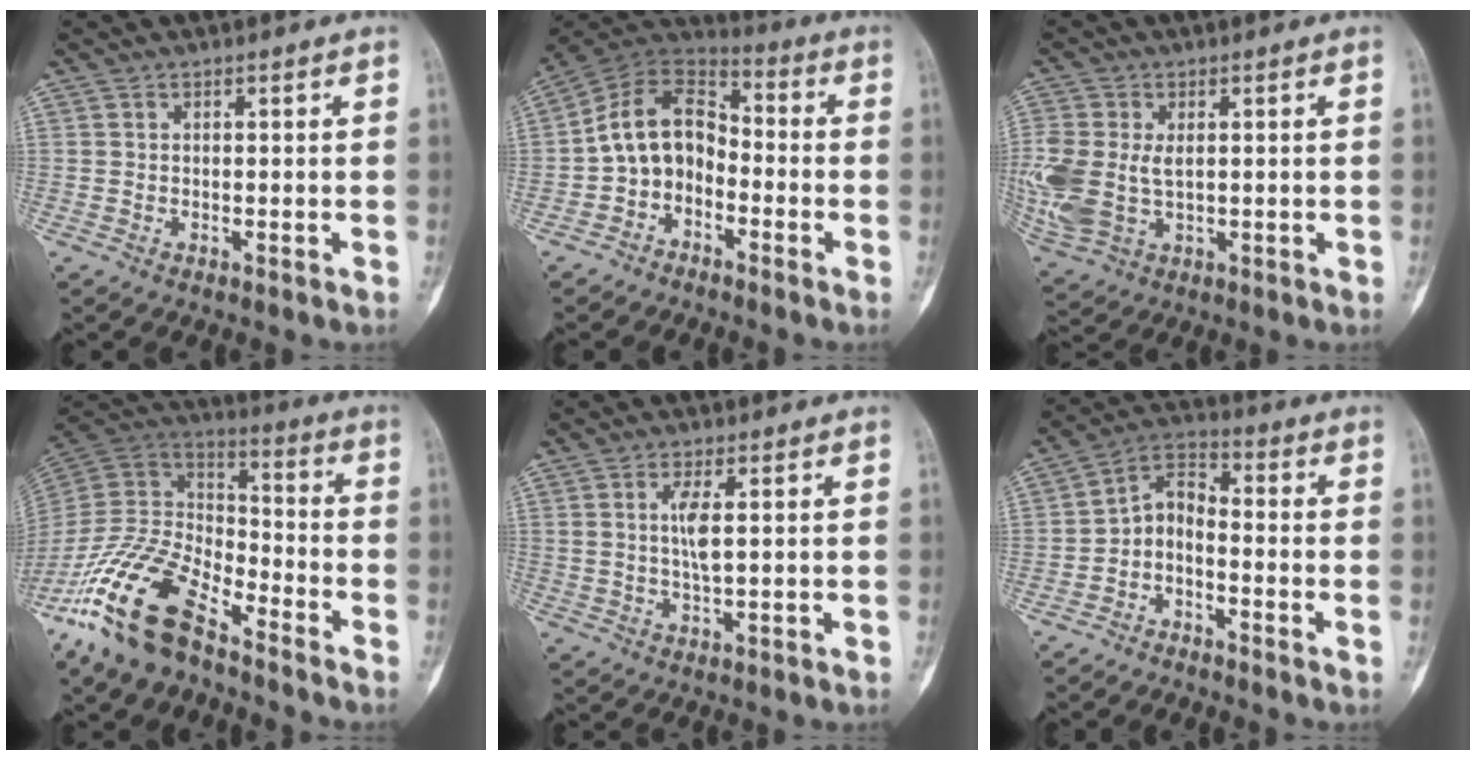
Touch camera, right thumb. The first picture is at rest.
{"total": 11.1, "force": [-2.9, 8.3, 6.7], "torque": [-0.102, 0.064, -0.067]}
{"total": 14.5, "force": [0.1, 9.7, 10.7], "torque": [-0.288, -0.005, 0.017]}
{"total": 19.0, "force": [-12.8, 7.7, 11.7], "torque": [-0.214, 0.062, -0.247]}
{"total": 3.9, "force": [0.8, 0.7, 3.8], "torque": [-0.079, -0.007, 0.019]}
{"total": 6.1, "force": [-3.0, 3.2, 4.3], "torque": [-0.071, 0.045, -0.069]}